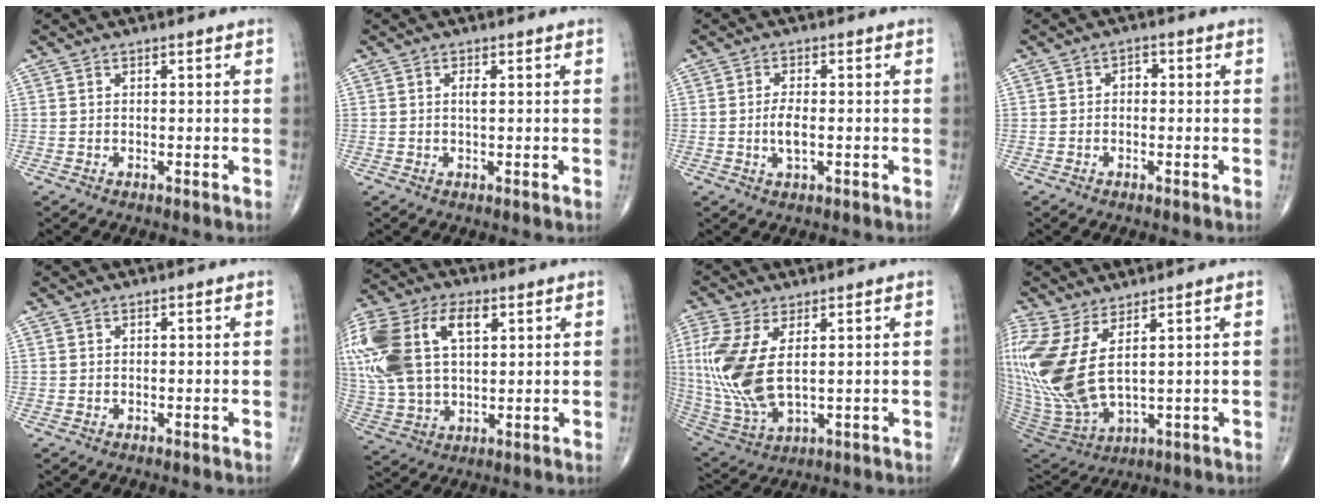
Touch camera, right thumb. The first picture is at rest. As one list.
[{"total": 1.3, "force": [0.3, 0.3, 1.2], "torque": [-0.026, 0.000, 0.004]}, {"total": 3.7, "force": [-0.5, 1.5, 3.3], "torque": [-0.062, 0.000, -0.010]}, {"total": 1.8, "force": [-0.2, 1.3, 1.2], "torque": [-0.007, 0.009, -0.011]}, {"total": 0.7, "force": [0.2, 0.5, 0.4], "torque": [-0.007, 0.004, 0.007]}, {"total": 25.6, "force": [7.6, 15.4, 19.0], "torque": [-0.453, 0.033, 0.147]}, {"total": 14.8, "force": [2.3, 7.2, 12.7], "torque": [-0.297, -0.013, 0.060]}, {"total": 15.9, "force": [4.1, 6.9, 13.8], "torque": [-0.329, -0.028, 0.099]}]